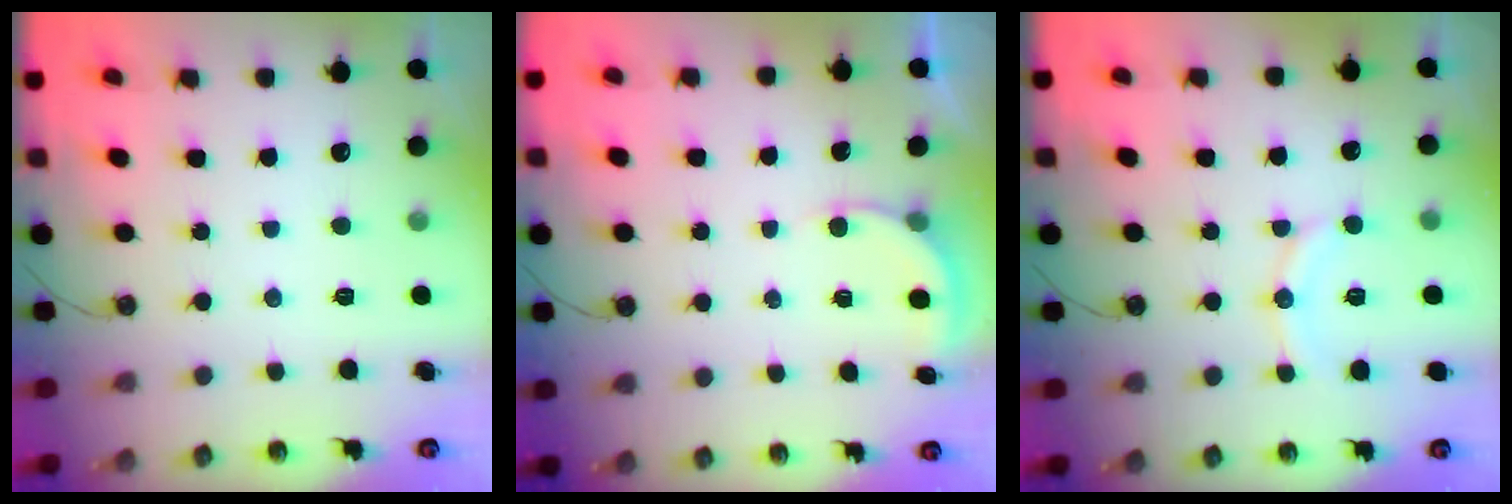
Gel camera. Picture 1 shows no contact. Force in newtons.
{"total": 2.1, "press": 2.1, "slide": 0.2}
{"total": 8.9, "press": 8.7, "slide": 2.1}